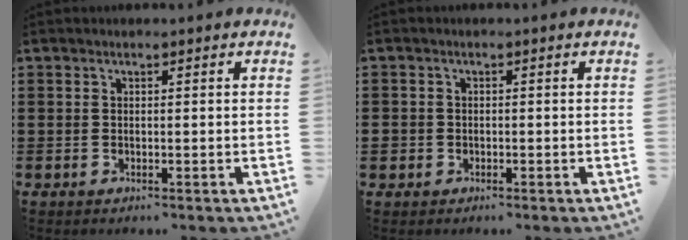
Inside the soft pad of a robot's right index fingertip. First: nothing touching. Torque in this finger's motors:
{"motor_torque": [-0.21, 1.69, 0.54, 0.06]}